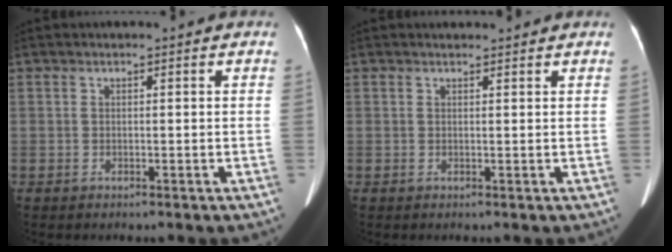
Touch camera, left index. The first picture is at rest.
{"total": 2.3, "force": [2.3, 0.3, 0.4], "torque": [-0.011, 0.017, 0.033]}